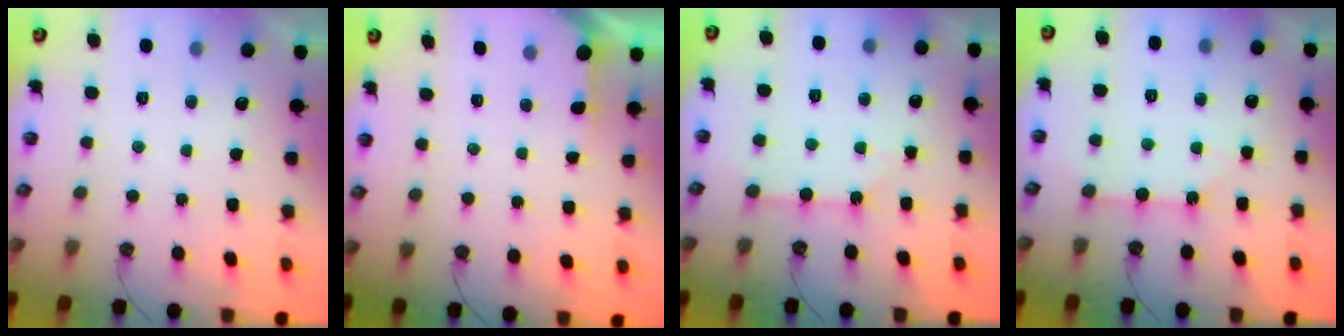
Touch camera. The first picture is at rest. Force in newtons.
{"total": 2.9, "press": 2.9, "slide": 0.2}
{"total": 2.3, "press": 2.3, "slide": 0.3}
{"total": 2.5, "press": 2.5, "slide": 0.2}